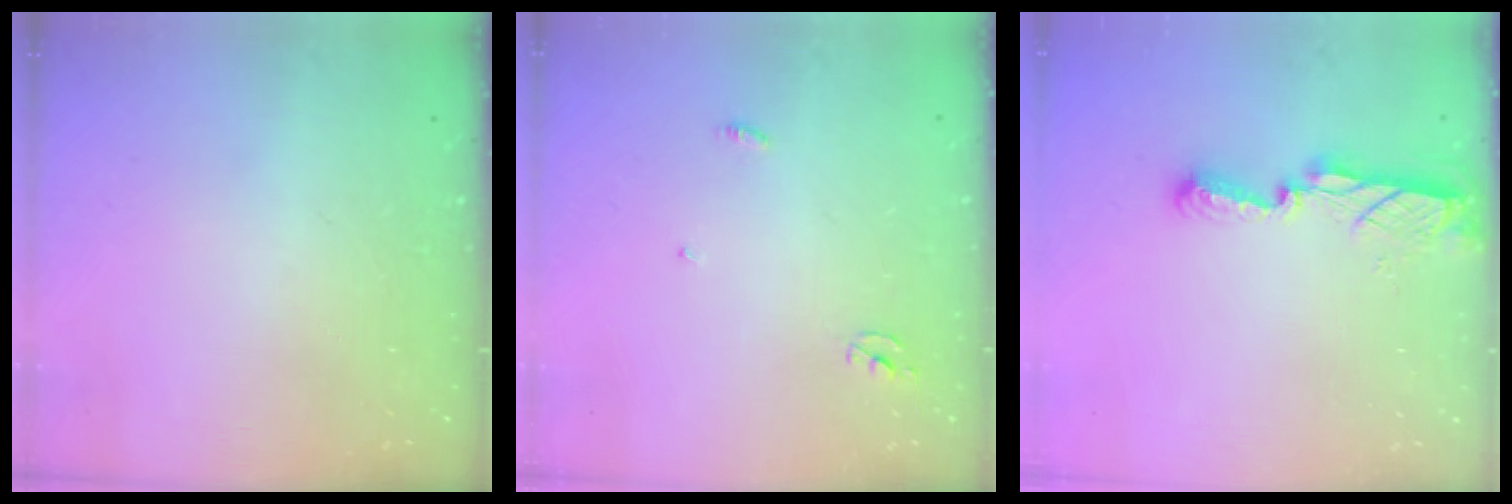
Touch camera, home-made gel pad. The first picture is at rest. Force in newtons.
{"total": 2.3, "press": 2.3, "slide": 0.1}
{"total": 7.8, "press": 7.7, "slide": 0.3}